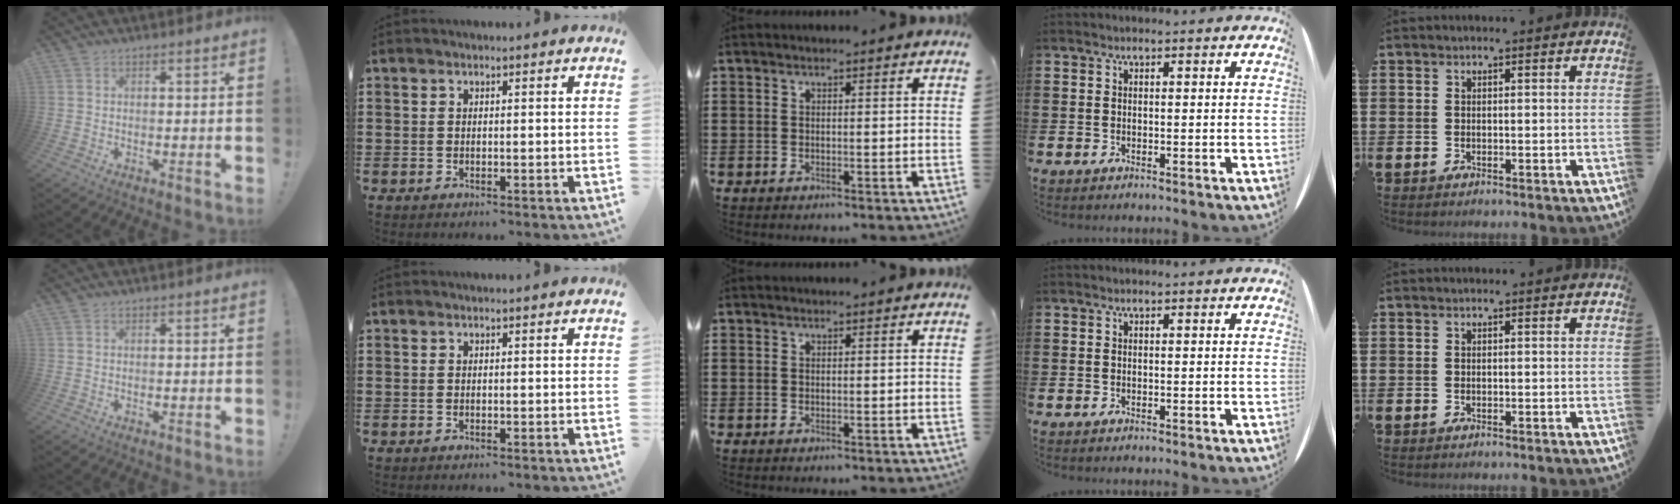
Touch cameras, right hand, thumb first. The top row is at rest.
{}